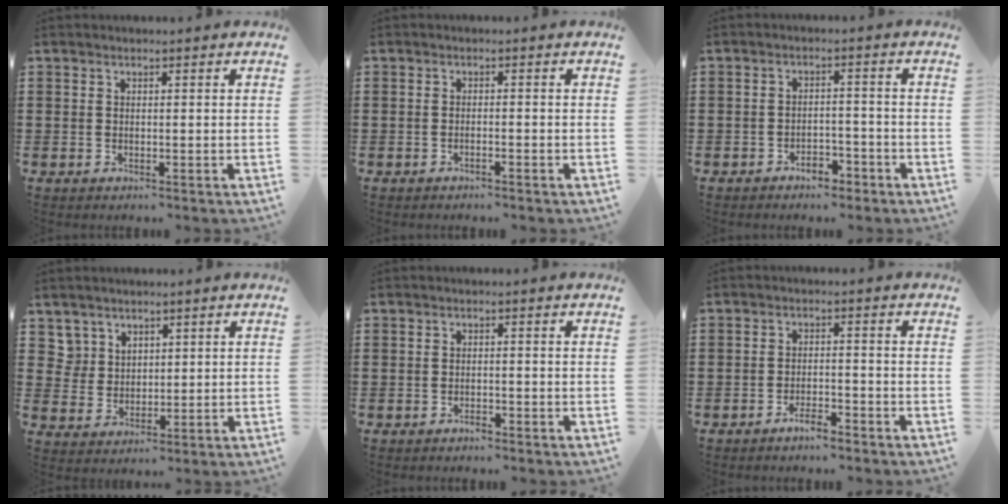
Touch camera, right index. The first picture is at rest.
{"total": 1.0, "force": [-1.0, -0.1, 0.3], "torque": [-0.008, -0.003, -0.019]}
{"total": 3.1, "force": [-2.8, 0.9, 0.8], "torque": [-0.019, 0.004, -0.057]}
{"total": 4.0, "force": [2.7, 3.0, 0.4], "torque": [-0.024, 0.009, 0.052]}
{"total": 1.2, "force": [-1.2, 0.1, 0.3], "torque": [-0.010, -0.004, -0.022]}
{"total": 2.8, "force": [-2.5, 0.4, 1.2], "torque": [-0.023, 0.005, -0.049]}